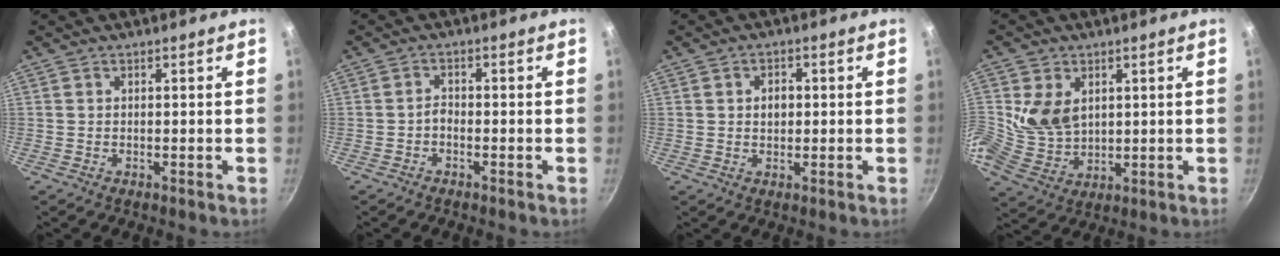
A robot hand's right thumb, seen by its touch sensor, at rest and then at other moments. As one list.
[{"total": 1.5, "force": [-0.9, 0.7, 0.9], "torque": [-0.014, 0.012, -0.020]}, {"total": 3.1, "force": [0.3, 2.4, 2.0], "torque": [-0.017, 0.003, 0.004]}, {"total": 8.1, "force": [2.1, 6.1, 4.9], "torque": [-0.078, -0.021, 0.047]}]